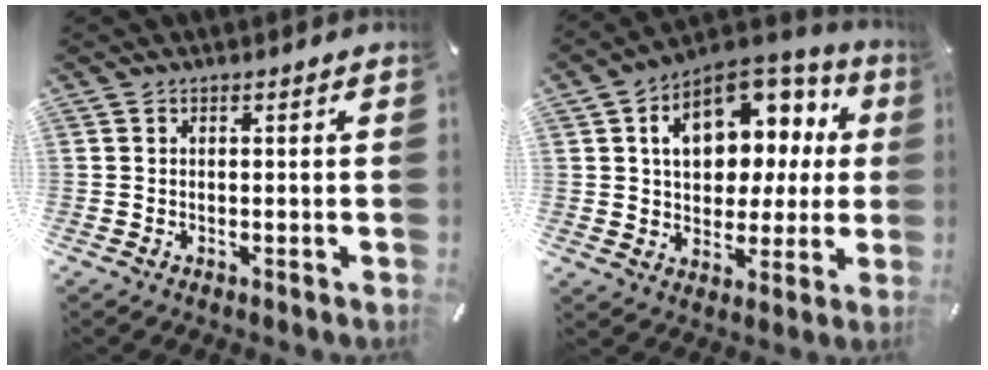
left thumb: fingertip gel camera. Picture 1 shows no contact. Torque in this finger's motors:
{"motor_torque": [2.50, 2.51, 2.10, -0.68, 0.57]}